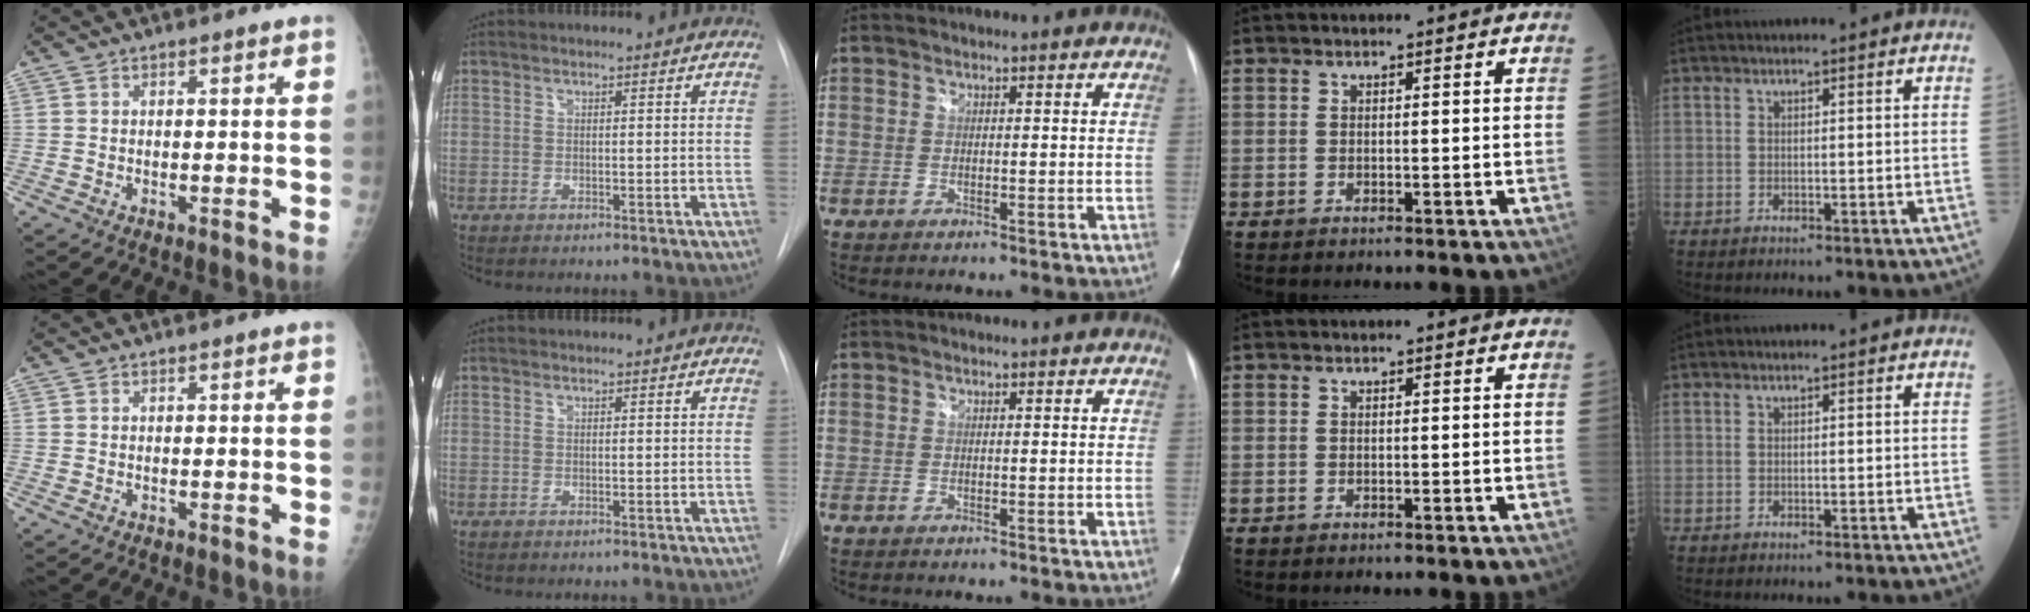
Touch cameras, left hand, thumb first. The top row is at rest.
{}